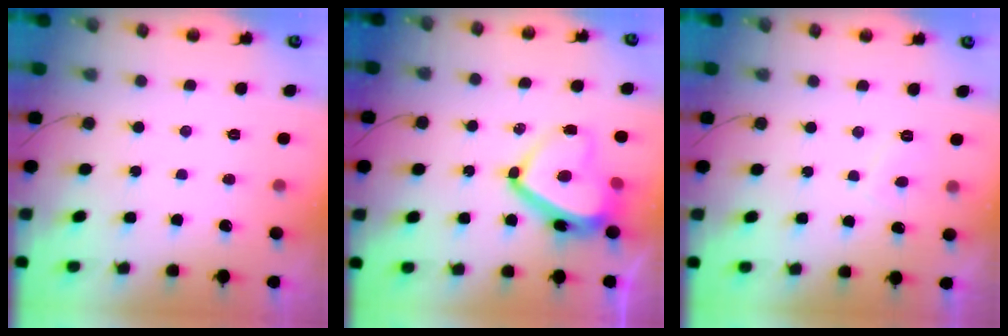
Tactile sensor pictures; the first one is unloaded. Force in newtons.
{"total": 13.9, "press": 13.7, "slide": 1.9}
{"total": 1.2, "press": 1.0, "slide": 0.7}